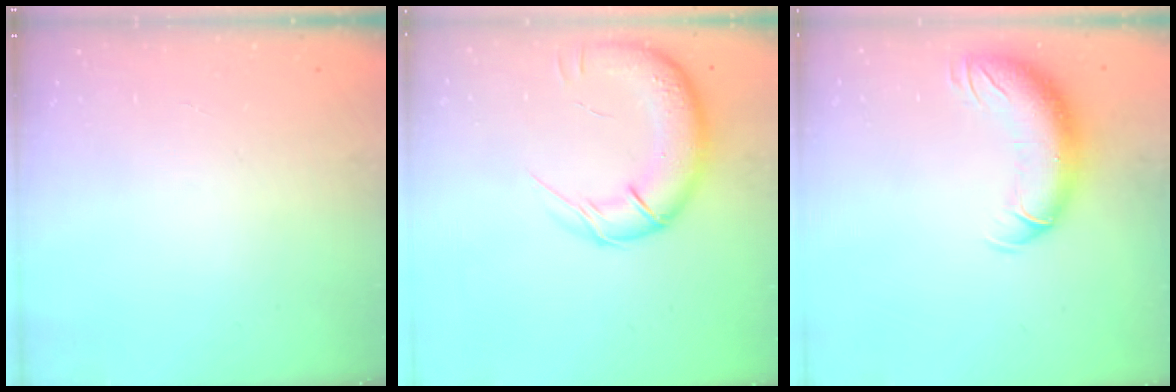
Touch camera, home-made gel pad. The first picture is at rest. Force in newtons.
{"total": 15.8, "press": 15.3, "slide": 4.0}
{"total": 13.5, "press": 13.2, "slide": 2.9}